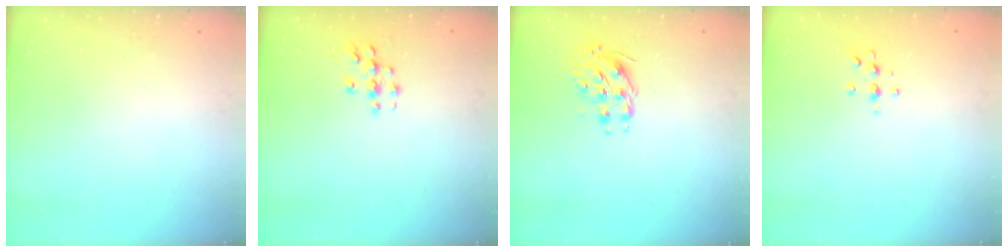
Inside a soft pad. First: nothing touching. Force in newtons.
{"total": 5.4, "press": 5.4, "slide": 0.5}
{"total": 9.0, "press": 9.0, "slide": 0.1}
{"total": 5.7, "press": 5.5, "slide": 1.6}